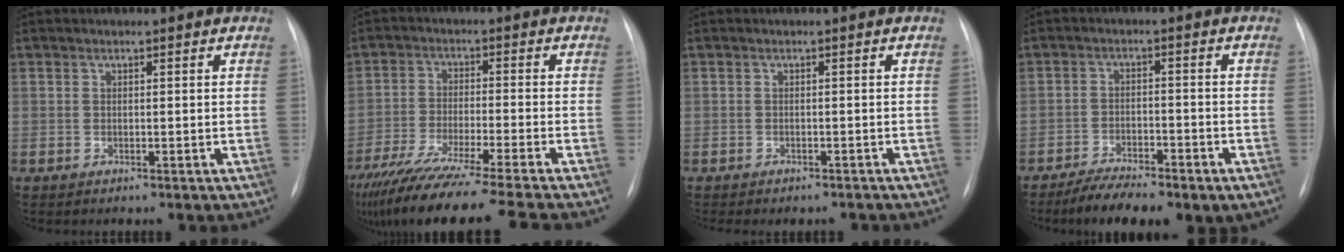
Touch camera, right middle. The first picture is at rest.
{"total": 19.9, "force": [-16.6, -1.0, 10.9], "torque": [-0.181, -0.060, -0.271]}
{"total": 2.8, "force": [-2.5, 0.9, 0.9], "torque": [-0.011, -0.004, -0.028]}
{"total": 9.8, "force": [-7.2, 3.2, 5.8], "torque": [-0.093, -0.004, -0.110]}